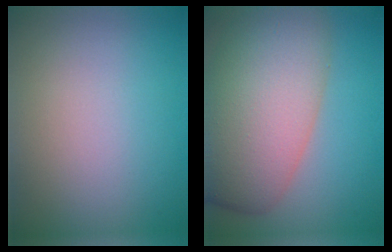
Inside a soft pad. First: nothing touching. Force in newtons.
{"total": 11.8, "press": 11.8, "slide": 0.5}